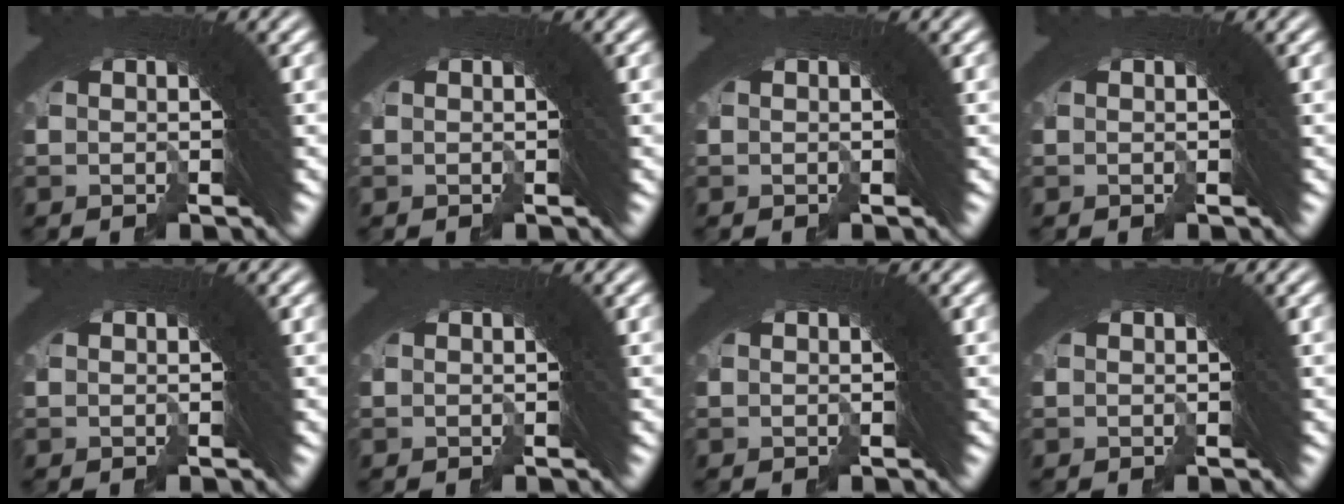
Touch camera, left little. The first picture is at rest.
{"total": 0.0}
{"total": 0.0}
{"total": 0.0}
{"total": 0.0}
{"total": 0.0}
{"total": 0.0}
{"total": 0.0}